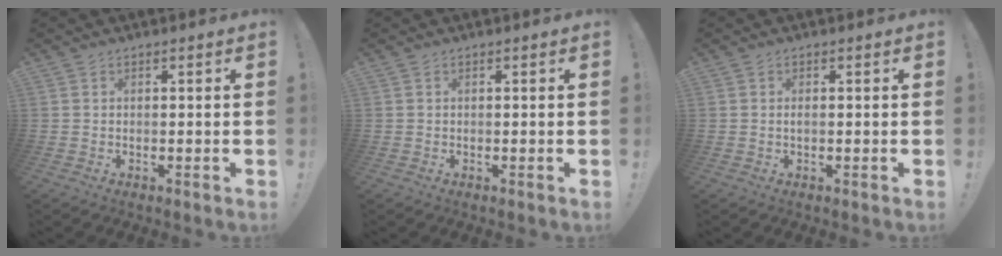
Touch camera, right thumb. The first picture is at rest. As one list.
[{"total": 0.0}, {"total": 0.6, "force": [-0.3, 0.1, 0.5], "torque": [-0.012, 0.002, -0.005]}]